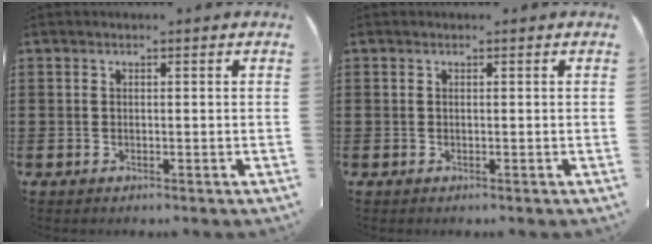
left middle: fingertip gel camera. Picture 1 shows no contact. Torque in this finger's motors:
{"motor_torque": [-0.25, 0.28, 0.00, 0.00]}